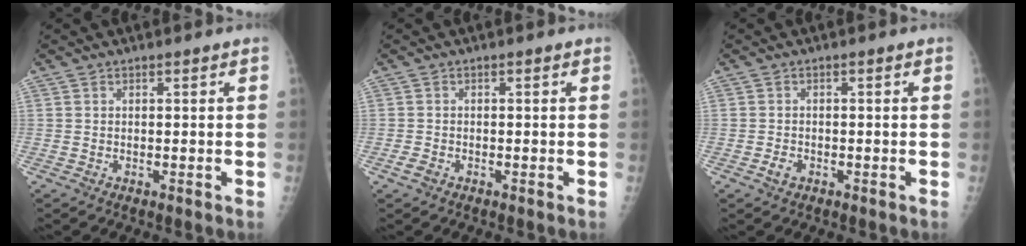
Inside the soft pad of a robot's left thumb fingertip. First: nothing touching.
{"total": 1.4, "force": [-0.9, 0.8, 0.7], "torque": [-0.014, 0.001, -0.018]}
{"total": 1.6, "force": [-1.0, 1.1, 0.8], "torque": [-0.014, 0.004, -0.016]}